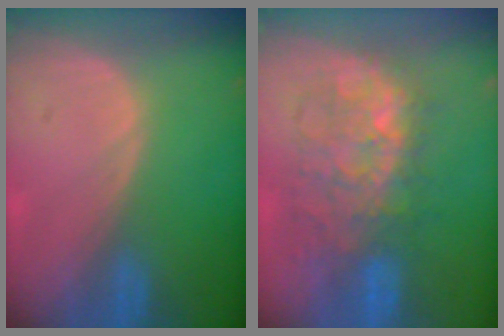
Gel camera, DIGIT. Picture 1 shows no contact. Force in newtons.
{"total": 9.3, "press": 9.2, "slide": 1.6}